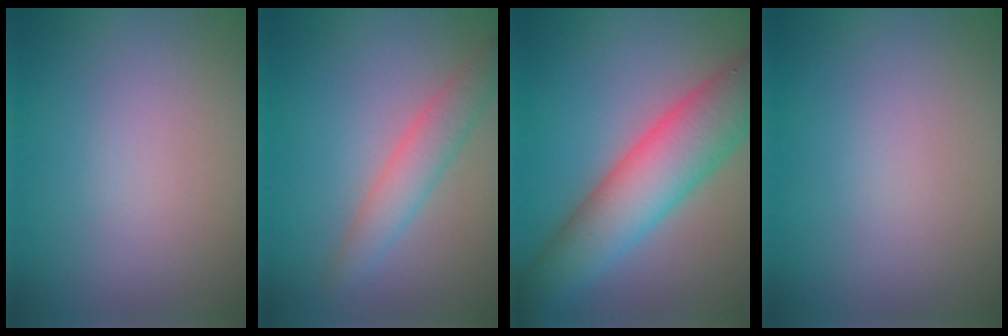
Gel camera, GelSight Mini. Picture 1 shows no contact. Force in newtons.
{"total": 3.0, "press": 3.0, "slide": 0.1}
{"total": 8.4, "press": 8.4, "slide": 0.3}
{"total": 0.0}